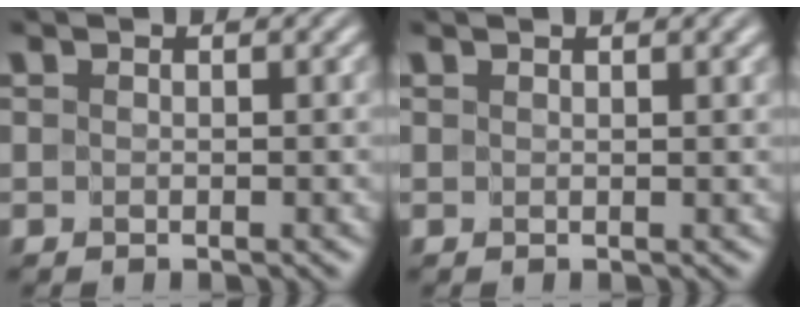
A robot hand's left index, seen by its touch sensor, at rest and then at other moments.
{"total": 1.5, "force": [1.2, 0.2, 0.9], "torque": [-0.010, -0.004, 0.012]}